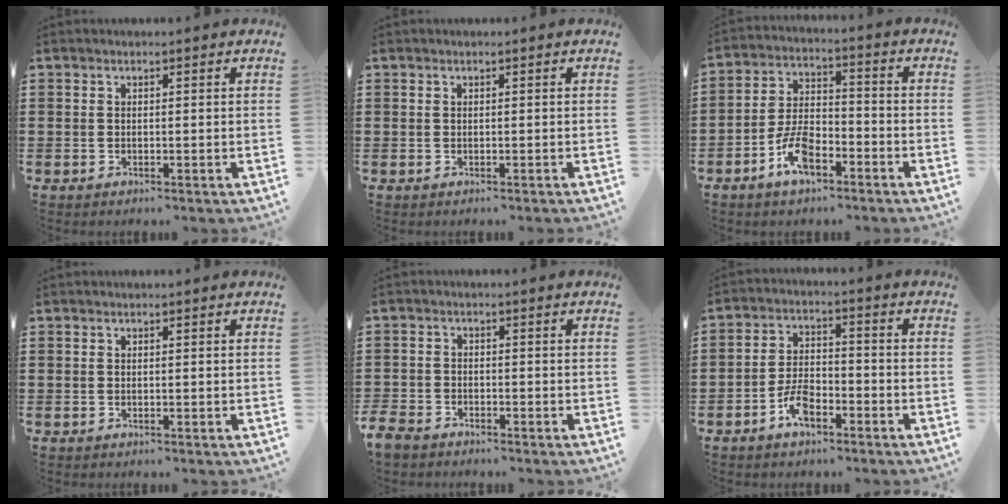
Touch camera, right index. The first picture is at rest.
{"total": 0.0}
{"total": 7.7, "force": [-4.1, 3.6, 5.4], "torque": [-0.120, 0.009, -0.080]}
{"total": 0.0}
{"total": 2.6, "force": [-2.3, 1.0, 0.4], "torque": [-0.026, -0.004, -0.054]}
{"total": 5.3, "force": [-3.2, 2.4, 3.5], "torque": [-0.086, 0.003, -0.066]}